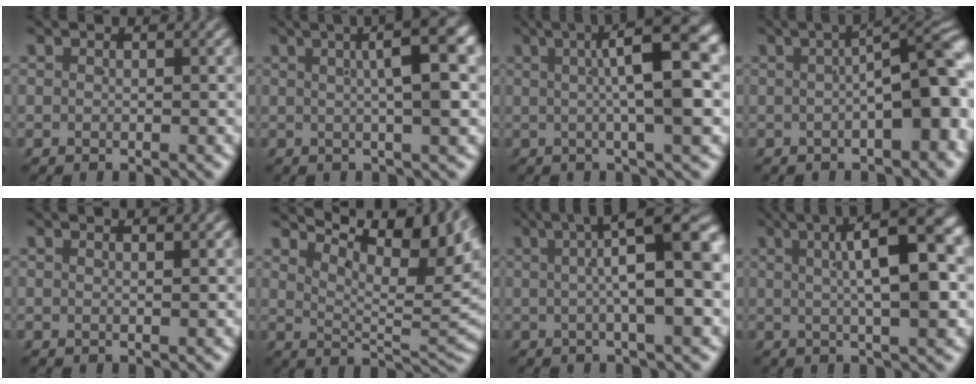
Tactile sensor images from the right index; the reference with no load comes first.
{"total": 6.3, "force": [1.9, 0.6, 5.9], "torque": [-0.069, 0.030, 0.023]}
{"total": 9.0, "force": [2.6, 1.4, 8.6], "torque": [-0.097, 0.041, 0.027]}
{"total": 7.5, "force": [-1.0, 3.0, 6.8], "torque": [-0.077, -0.003, -0.007]}
{"total": 0.5, "force": [0.3, -0.4, 0.3], "torque": [-0.002, -0.001, 0.007]}
{"total": 11.1, "force": [6.6, 3.2, 8.3], "torque": [-0.085, 0.027, 0.097]}
{"total": 8.9, "force": [2.0, 2.0, 8.5], "torque": [-0.094, 0.026, 0.027]}
{"total": 9.1, "force": [2.8, 1.9, 8.4], "torque": [-0.100, 0.038, 0.035]}